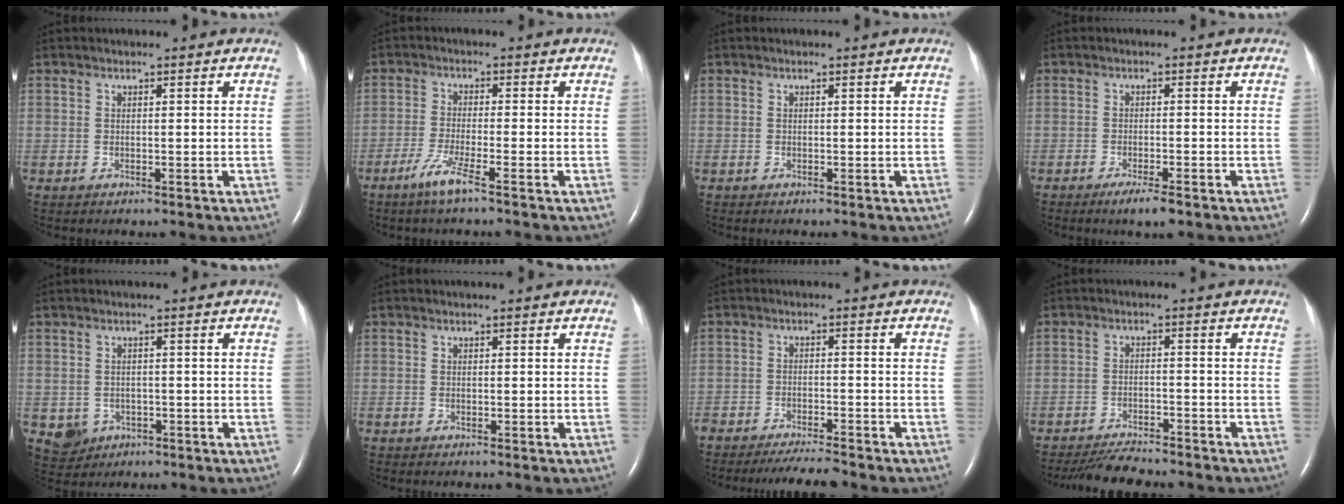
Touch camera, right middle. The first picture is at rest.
{"total": 4.4, "force": [-2.8, -0.5, 3.3], "torque": [-0.071, -0.010, -0.060]}
{"total": 0.0}
{"total": 3.2, "force": [-2.2, 0.2, 2.4], "torque": [-0.040, -0.007, -0.037]}
{"total": 4.2, "force": [-1.5, 3.8, 1.1], "torque": [-0.021, 0.002, -0.013]}
{"total": 0.0}
{"total": 6.8, "force": [-6.3, 0.4, 2.4], "torque": [-0.034, -0.016, -0.102]}
{"total": 7.4, "force": [-6.9, 0.6, 2.6], "torque": [-0.040, -0.021, -0.115]}